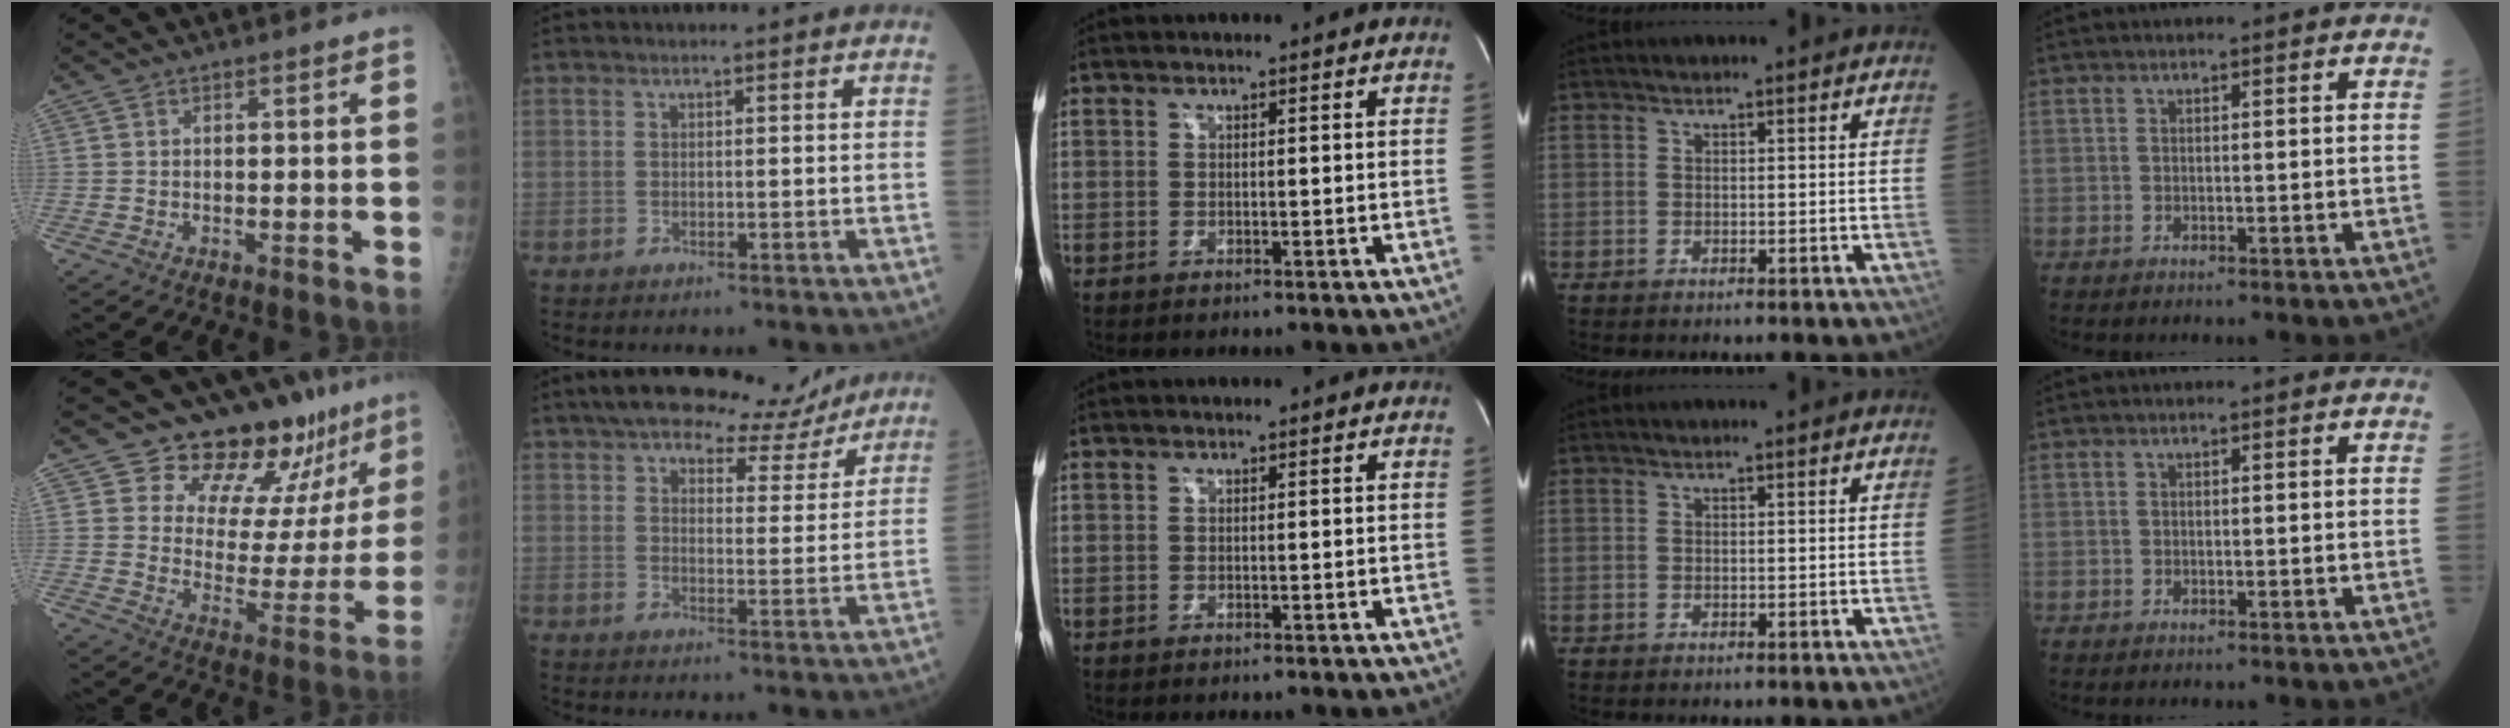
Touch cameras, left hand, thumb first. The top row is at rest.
{"thumb": {"total": 16.8, "force": [13.0, 8.0, 7.1], "torque": [-0.034, -0.089, 0.174]}, "index": {"total": 11.7, "force": [10.4, 3.2, 4.1], "torque": [-0.051, 0.008, 0.135]}}